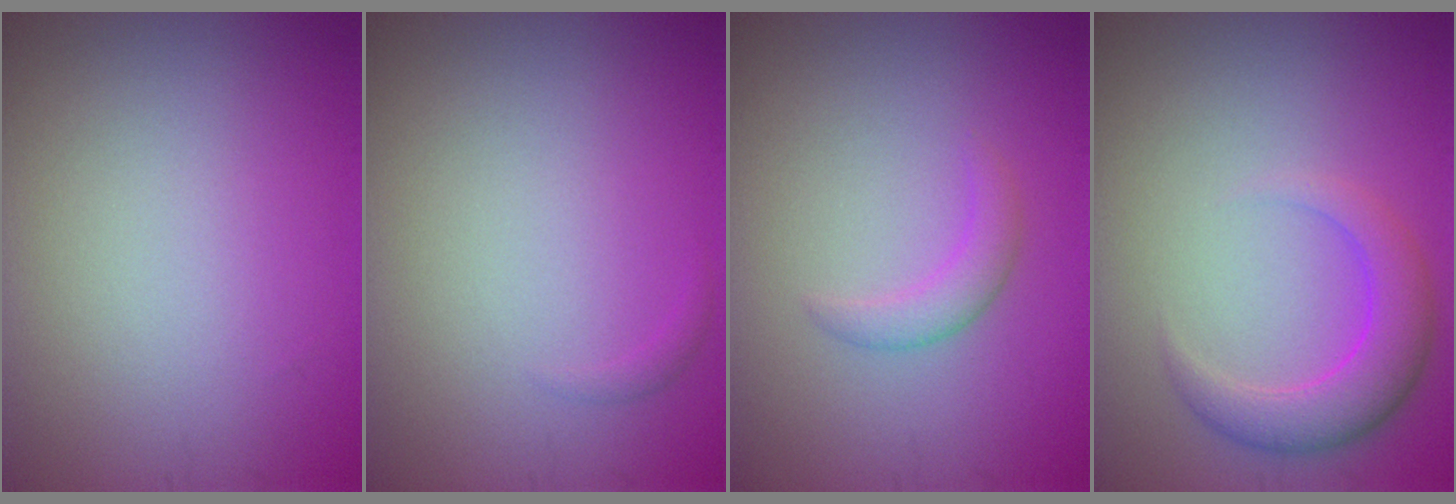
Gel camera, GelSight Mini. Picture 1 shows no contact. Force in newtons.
{"total": 0.5, "press": 0.5, "slide": 0.1}
{"total": 1.7, "press": 1.7, "slide": 0.2}
{"total": 3.9, "press": 3.8, "slide": 0.4}